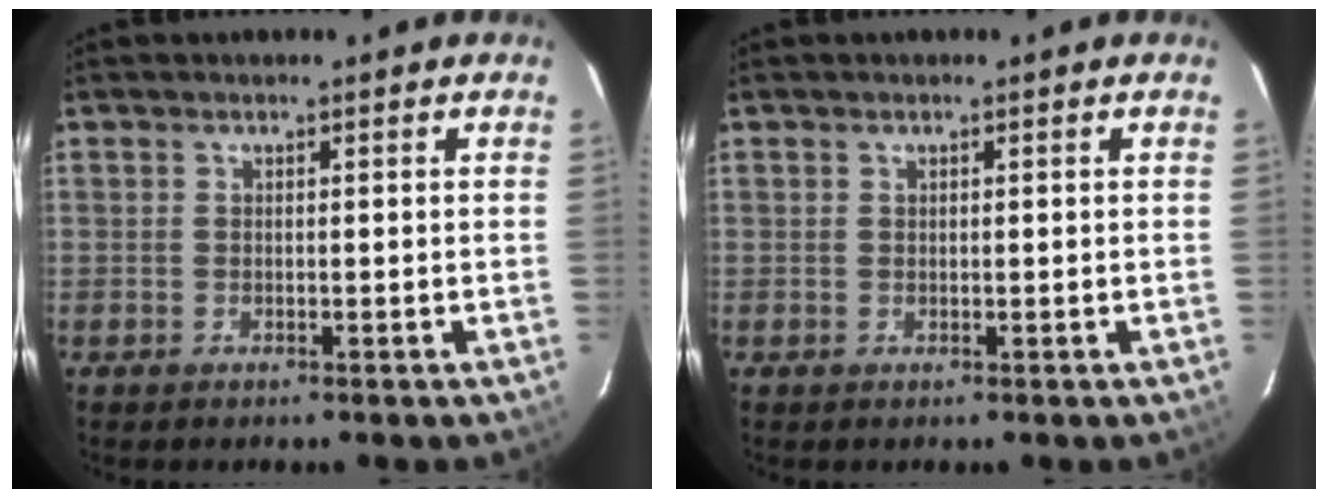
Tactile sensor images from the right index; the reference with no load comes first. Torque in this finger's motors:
{"motor_torque": [-0.15, -0.11, -0.03, -0.01]}